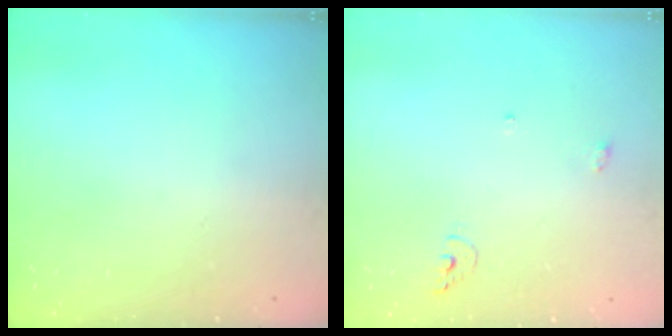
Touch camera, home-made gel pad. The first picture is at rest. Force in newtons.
{"total": 5.6, "press": 5.5, "slide": 0.9}